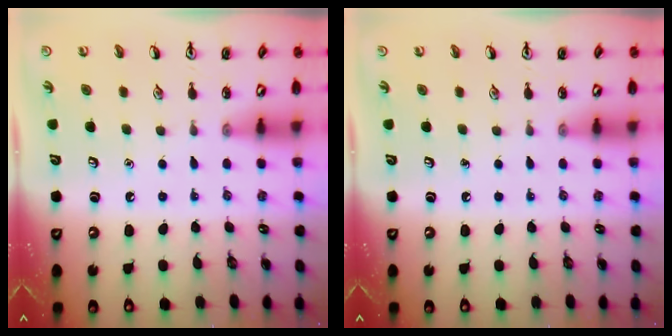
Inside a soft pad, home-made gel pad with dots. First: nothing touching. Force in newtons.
{"total": 0.0}